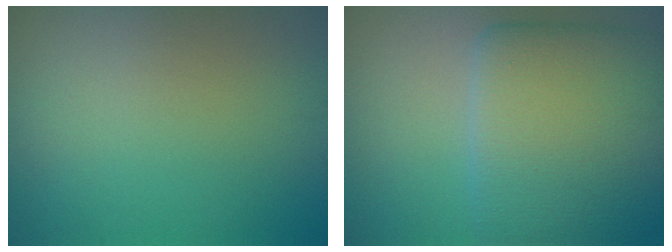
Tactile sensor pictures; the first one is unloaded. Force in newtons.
{"total": 10.9, "press": 10.9, "slide": 0.3}